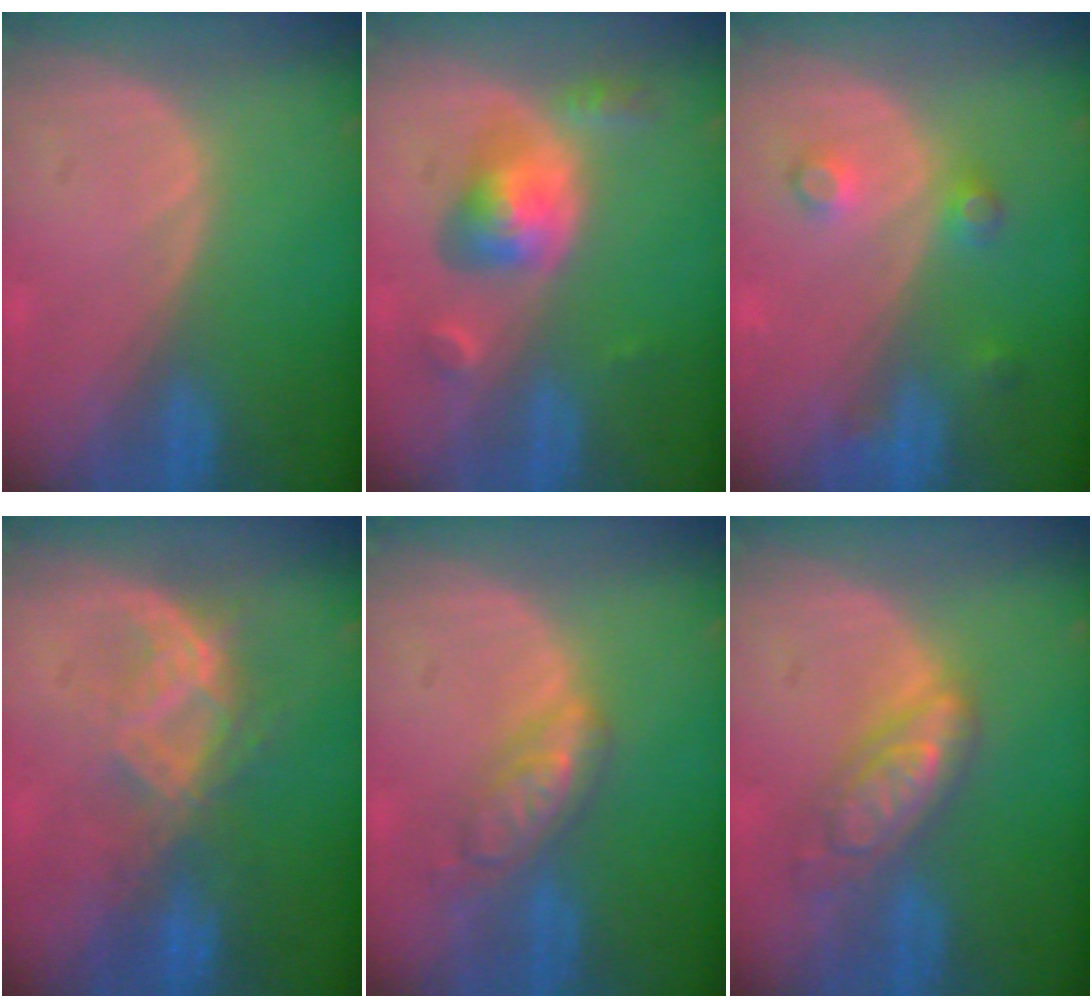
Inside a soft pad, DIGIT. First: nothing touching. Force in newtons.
{"total": 6.0, "press": 5.5, "slide": 2.5}
{"total": 3.8, "press": 3.4, "slide": 1.5}
{"total": 7.0, "press": 6.8, "slide": 1.7}
{"total": 5.9, "press": 5.2, "slide": 2.9}
{"total": 6.3, "press": 6.3, "slide": 0.4}